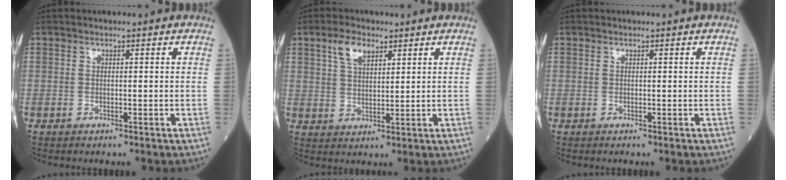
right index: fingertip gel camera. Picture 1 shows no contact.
{"total": 4.9, "force": [2.9, 2.2, 3.3], "torque": [-0.069, 0.007, 0.057]}
{"total": 0.0}